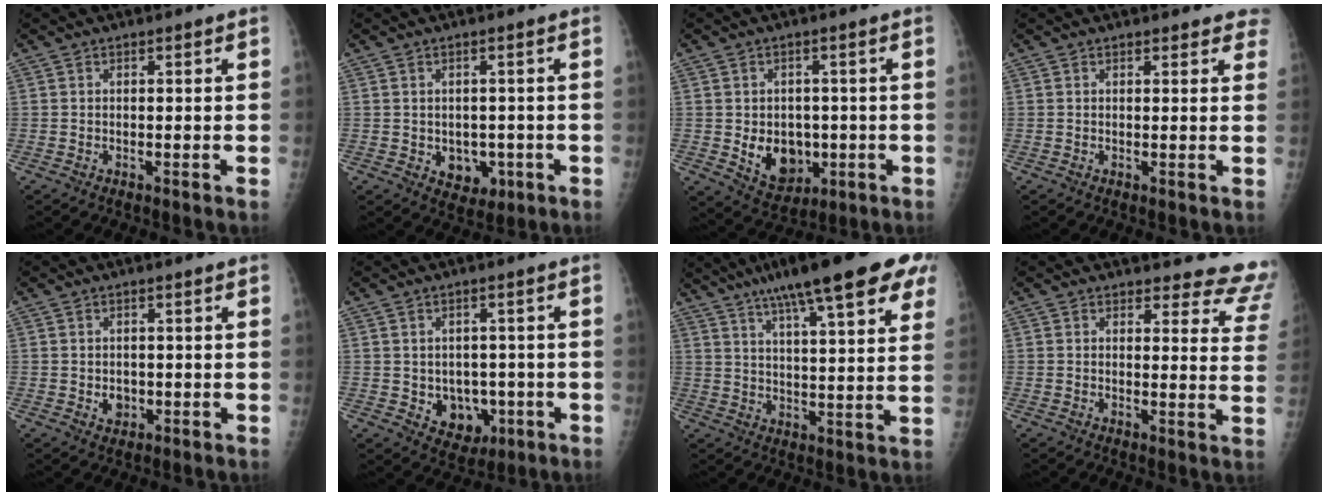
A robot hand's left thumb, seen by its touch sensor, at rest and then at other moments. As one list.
[{"total": 5.1, "force": [-1.1, 4.0, 2.8], "torque": [-0.014, 0.000, -0.001]}, {"total": 8.8, "force": [-1.3, 6.8, 5.4], "torque": [-0.048, -0.005, -0.002]}, {"total": 4.2, "force": [3.8, 1.6, 0.7], "torque": [0.028, -0.014, 0.025]}, {"total": 2.1, "force": [-0.1, 1.8, 1.2], "torque": [-0.010, -0.001, 0.005]}, {"total": 6.9, "force": [-1.3, 5.7, 3.7], "torque": [-0.020, 0.003, -0.002]}, {"total": 23.9, "force": [15.1, 4.8, 18.0], "torque": [-0.258, -0.012, 0.207]}, {"total": 11.8, "force": [11.4, 3.0, 0.3], "torque": [0.050, -0.105, 0.091]}]